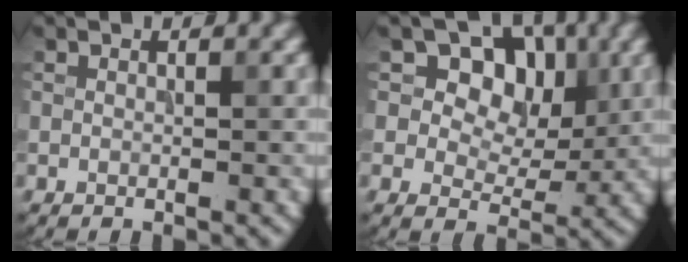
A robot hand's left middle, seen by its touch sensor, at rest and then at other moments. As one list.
[{"total": 7.2, "force": [2.8, 5.3, 3.9], "torque": [-0.067, 0.004, 0.032]}]